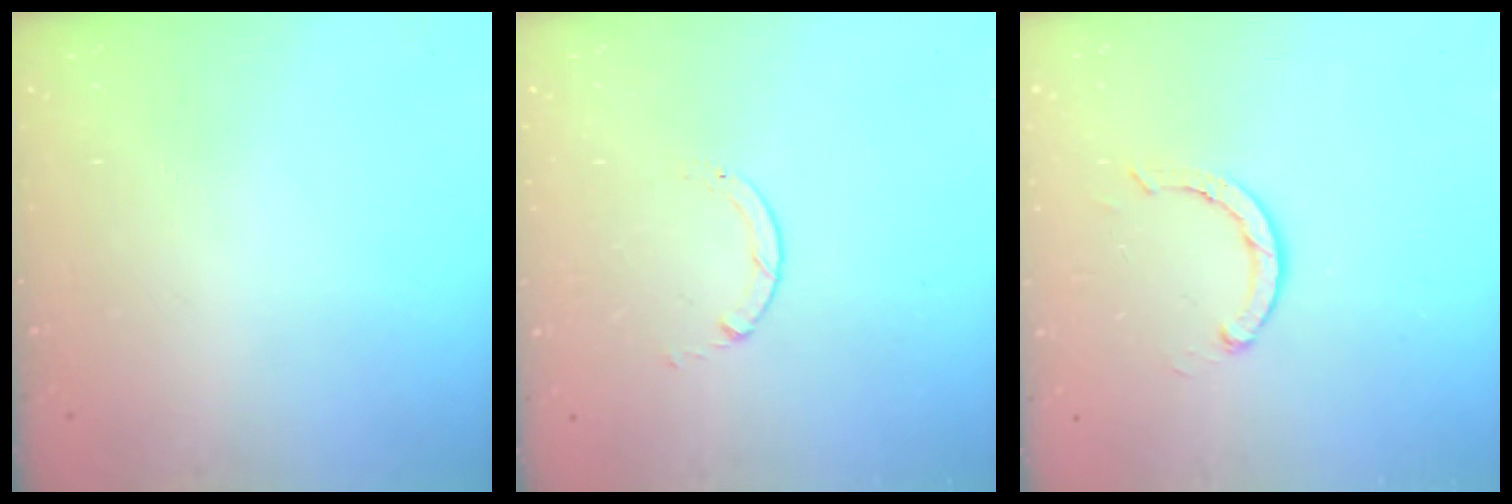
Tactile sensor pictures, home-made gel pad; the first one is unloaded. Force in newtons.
{"total": 0.7, "press": 0.7, "slide": 0.1}
{"total": 2.9, "press": 2.8, "slide": 0.5}